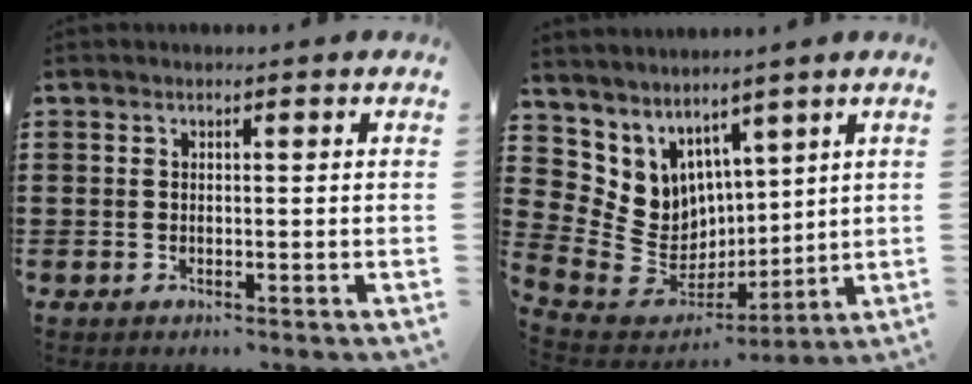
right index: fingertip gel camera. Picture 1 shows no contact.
{"total": 7.1, "force": [3.0, 6.4, 0.6], "torque": [-0.069, -0.043, 0.063]}